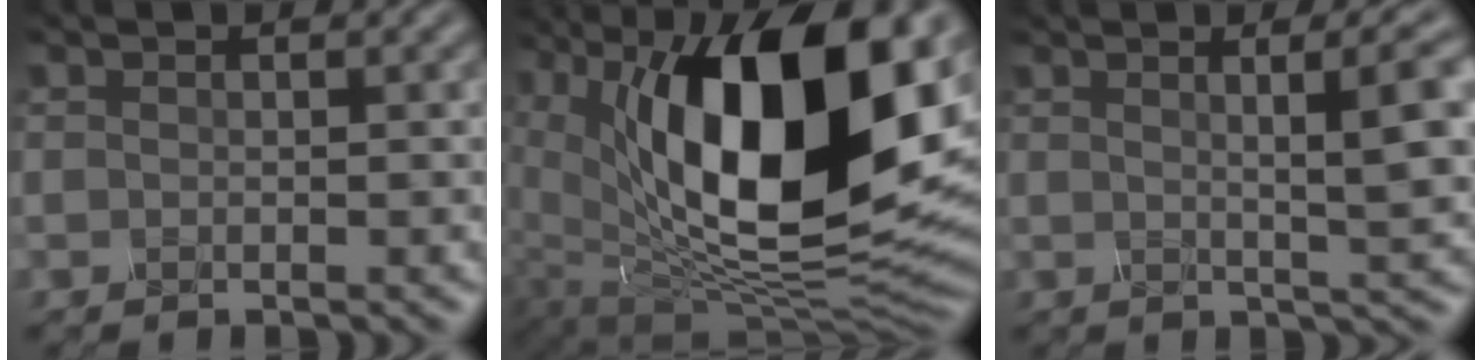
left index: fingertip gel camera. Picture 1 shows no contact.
{"total": 18.1, "force": [4.5, 8.8, 15.1], "torque": [-0.230, 0.000, 0.084]}
{"total": 8.0, "force": [1.8, 1.9, 7.5], "torque": [-0.069, 0.020, 0.021]}